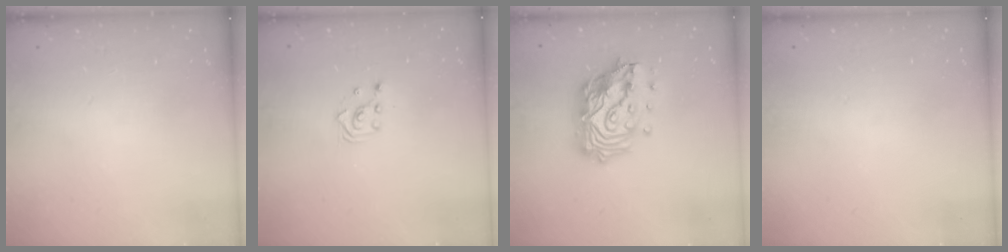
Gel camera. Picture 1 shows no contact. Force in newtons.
{"total": 2.5, "press": 2.5, "slide": 0.3}
{"total": 18.6, "press": 18.6, "slide": 1.4}
{"total": 0.0}